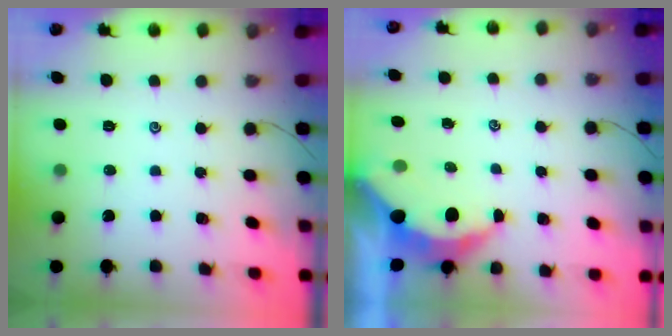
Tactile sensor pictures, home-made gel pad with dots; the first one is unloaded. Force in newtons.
{"total": 5.8, "press": 5.7, "slide": 0.8}